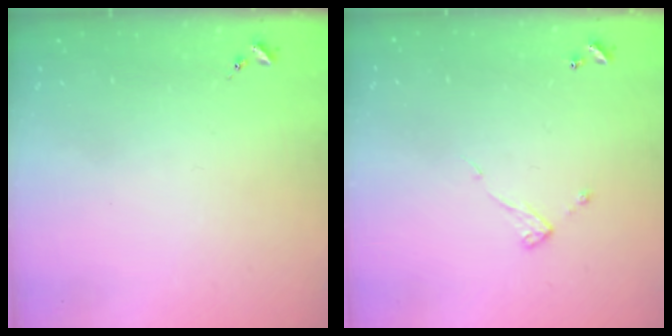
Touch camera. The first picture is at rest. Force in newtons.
{"total": 5.3, "press": 5.3, "slide": 0.4}